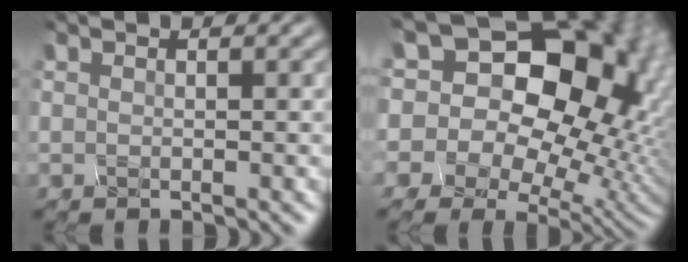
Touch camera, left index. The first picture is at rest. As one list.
[{"total": 19.3, "force": [6.0, 13.2, 12.6], "torque": [-0.227, 0.047, 0.111]}]